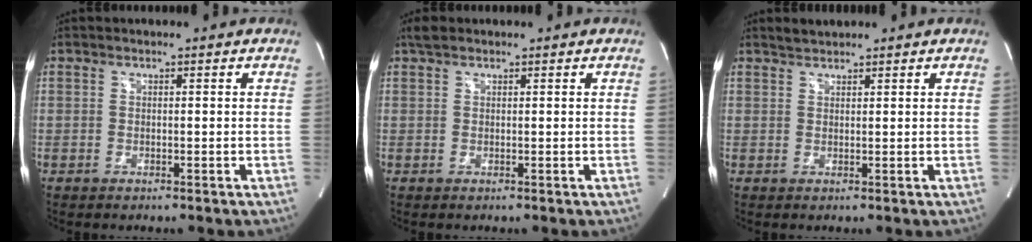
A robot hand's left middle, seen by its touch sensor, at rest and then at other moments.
{"total": 1.5, "force": [1.1, 0.7, 0.7], "torque": [-0.014, 0.014, 0.021]}
{"total": 1.5, "force": [1.4, 0.3, 0.2], "torque": [-0.011, 0.009, 0.030]}